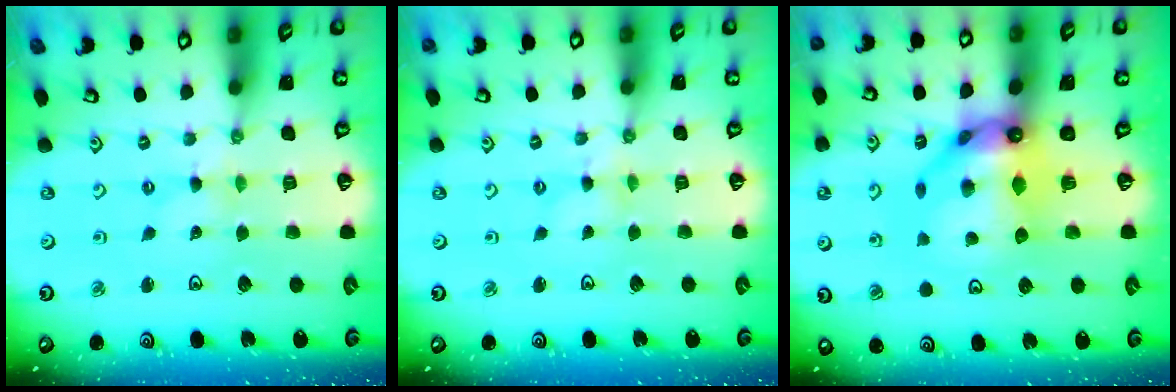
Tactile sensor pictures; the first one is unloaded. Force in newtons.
{"total": 1.6, "press": 1.6, "slide": 0.2}
{"total": 14.1, "press": 14.0, "slide": 1.6}